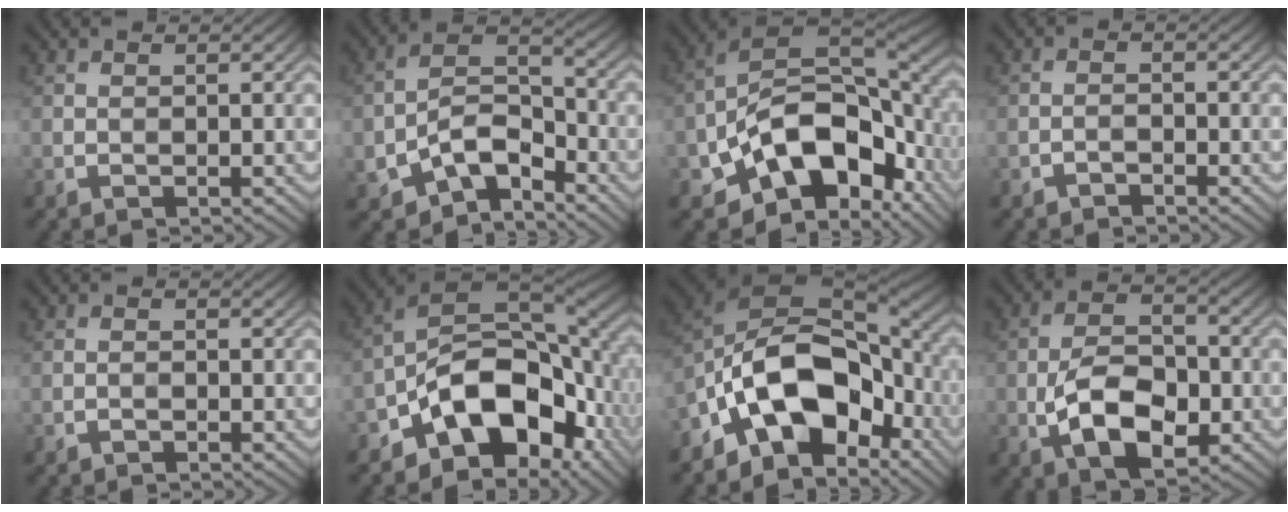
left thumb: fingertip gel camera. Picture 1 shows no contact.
{"total": 9.3, "force": [-5.3, 4.9, 5.8], "torque": [-0.107, -0.001, -0.112]}
{"total": 16.5, "force": [-5.4, 9.8, 12.1], "torque": [-0.212, -0.019, -0.097]}
{"total": 1.3, "force": [-1.1, 0.4, 0.5], "torque": [-0.007, 0.003, -0.025]}
{"total": 0.6, "force": [-0.5, 0.2, 0.2], "torque": [-0.002, 0.001, -0.011]}
{"total": 15.3, "force": [-6.1, 8.9, 10.8], "torque": [-0.166, -0.015, -0.117]}
{"total": 15.5, "force": [-6.2, 9.4, 10.7], "torque": [-0.187, -0.011, -0.122]}
{"total": 9.5, "force": [-3.1, 5.2, 7.4], "torque": [-0.147, 0.001, -0.062]}